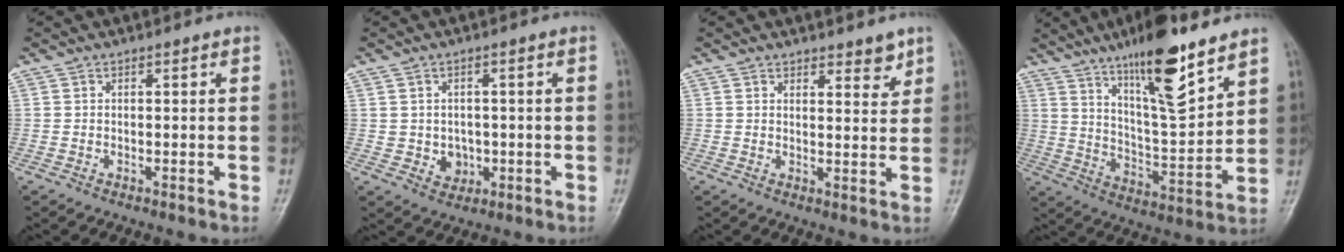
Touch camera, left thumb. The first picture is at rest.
{"total": 4.3, "force": [-0.5, 3.7, 2.1], "torque": [-0.010, 0.003, 0.001]}
{"total": 3.7, "force": [2.9, 1.6, 1.9], "torque": [-0.005, -0.020, 0.040]}
{"total": 16.8, "force": [11.2, 3.6, 12.0], "torque": [-0.184, -0.065, 0.198]}